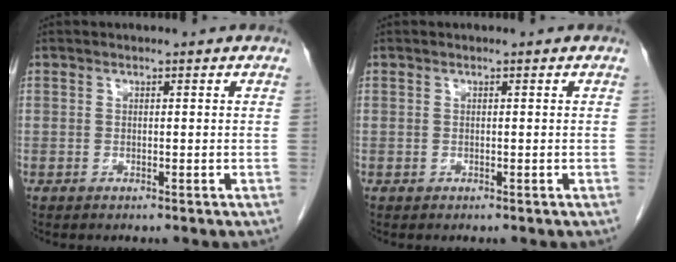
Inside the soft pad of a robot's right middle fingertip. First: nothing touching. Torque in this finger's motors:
{"motor_torque": [-0.16, -0.03, -0.01, 0.00]}